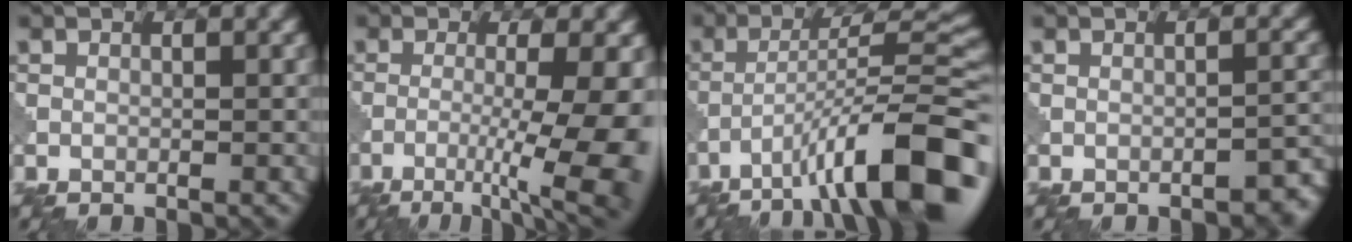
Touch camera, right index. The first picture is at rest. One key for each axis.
{"total": 9.4, "fx": -3.2, "fy": 2.0, "fz": 8.6, "tx": -0.136, "ty": -0.011, "tz": -0.038}
{"total": 12.4, "fx": -6.9, "fy": 2.4, "fz": 10.0, "tx": -0.149, "ty": 0.018, "tz": -0.108}
{"total": 2.8, "fx": -2.2, "fy": 0.7, "fz": 1.6, "tx": -0.015, "ty": 0.009, "tz": -0.028}